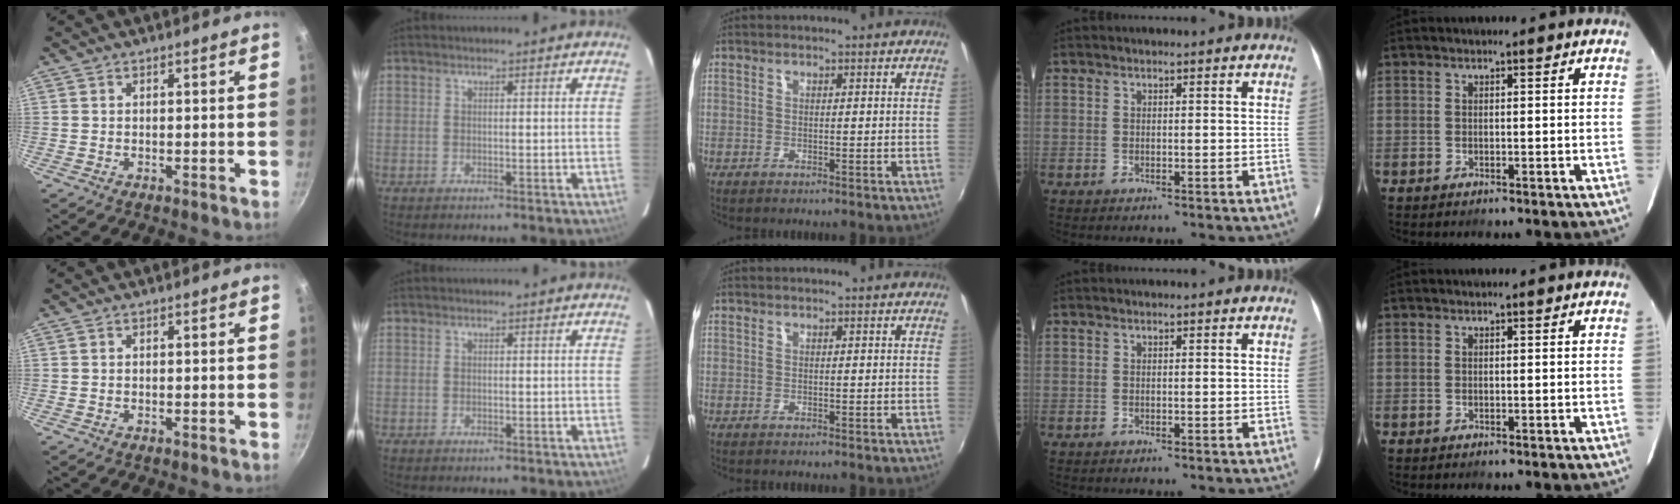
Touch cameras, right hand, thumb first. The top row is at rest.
{}